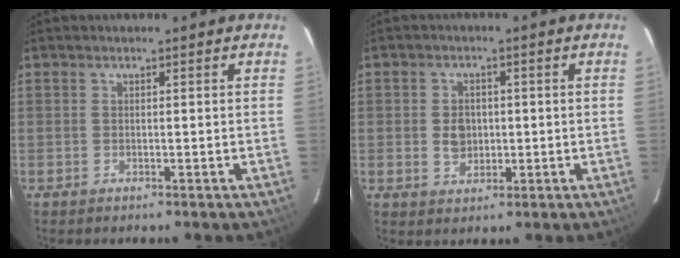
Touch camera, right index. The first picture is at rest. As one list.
[{"total": 5.5, "force": [-0.7, 4.2, 3.4], "torque": [-0.063, 0.012, -0.006]}]